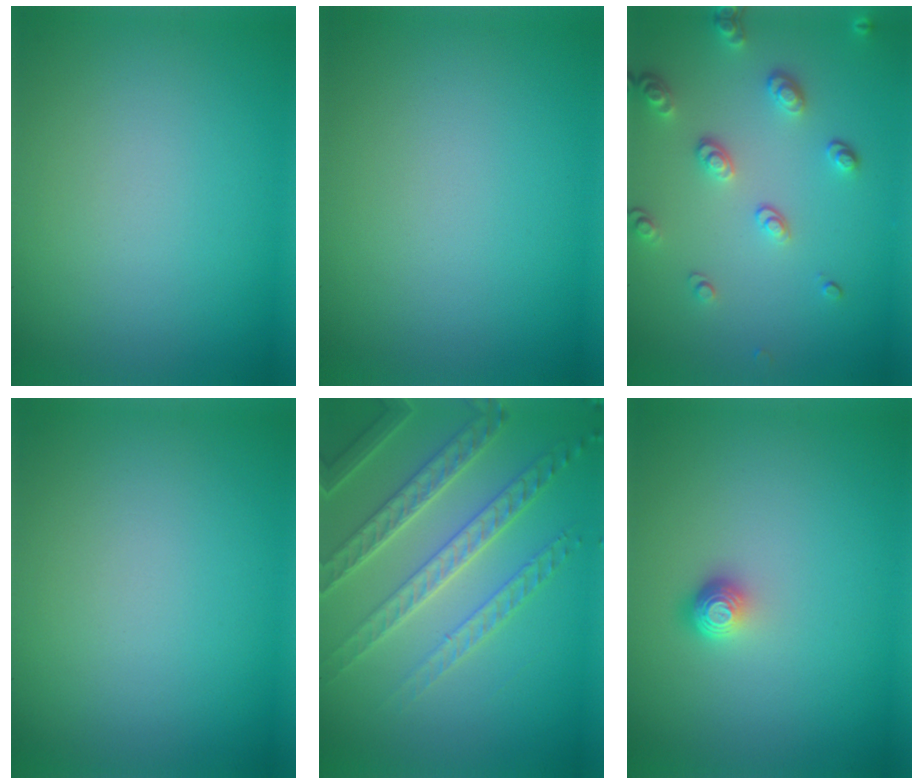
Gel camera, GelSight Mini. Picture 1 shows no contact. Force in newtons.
{"total": 0.0}
{"total": 2.9, "press": 2.6, "slide": 1.3}
{"total": 0.0}
{"total": 4.7, "press": 4.3, "slide": 1.8}
{"total": 1.6, "press": 1.2, "slide": 1.1}